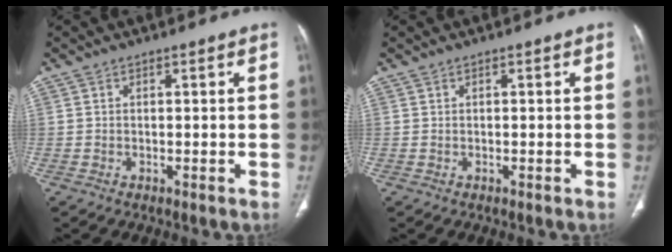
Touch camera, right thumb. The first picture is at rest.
{"total": 0.0}